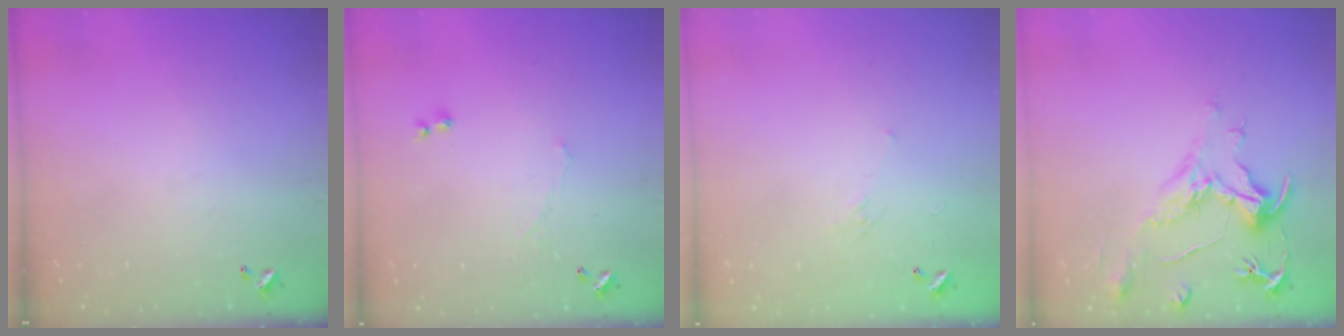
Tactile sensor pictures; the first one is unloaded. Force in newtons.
{"total": 1.1, "press": 0.7, "slide": 0.9}
{"total": 6.1, "press": 6.1, "slide": 0.9}
{"total": 2.2, "press": 1.7, "slide": 1.4}